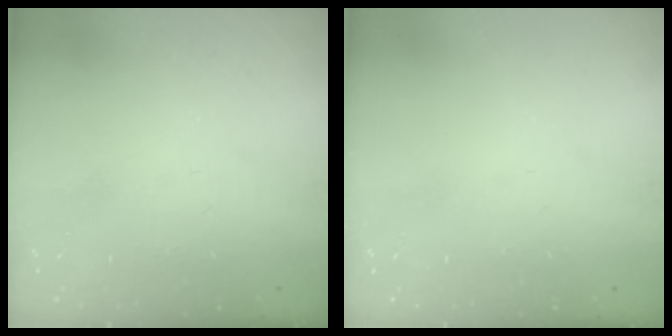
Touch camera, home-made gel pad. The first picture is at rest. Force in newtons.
{"total": 0.0}